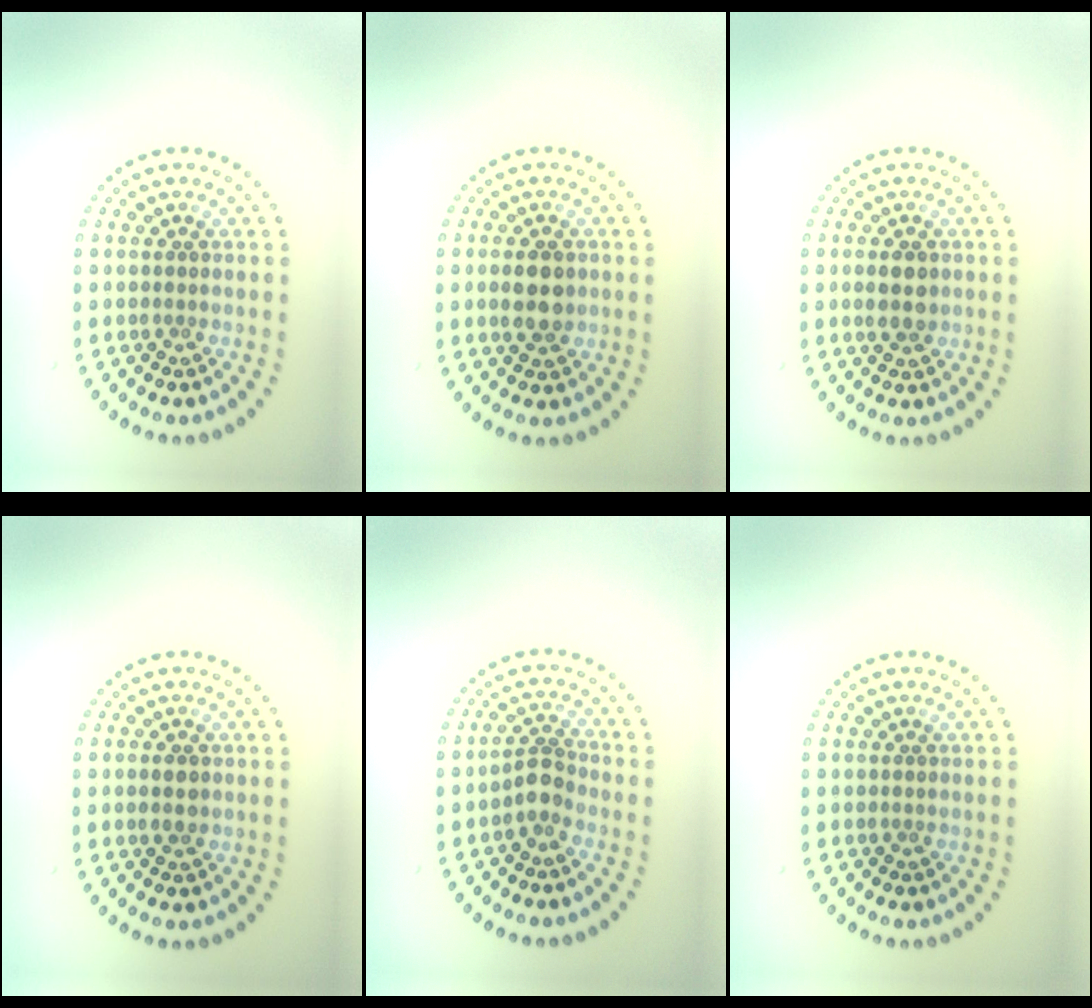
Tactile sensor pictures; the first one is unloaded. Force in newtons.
{"total": 2.9, "press": 2.9, "slide": 0.1}
{"total": 2.1, "press": 2.1, "slide": 0.2}
{"total": 1.4, "press": 1.4, "slide": 0.1}
{"total": 2.2, "press": 1.6, "slide": 1.4}
{"total": 0.0}